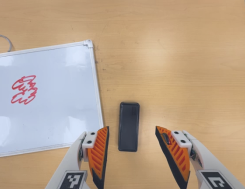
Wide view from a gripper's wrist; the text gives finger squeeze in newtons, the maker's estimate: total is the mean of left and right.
{"total": 0.0}